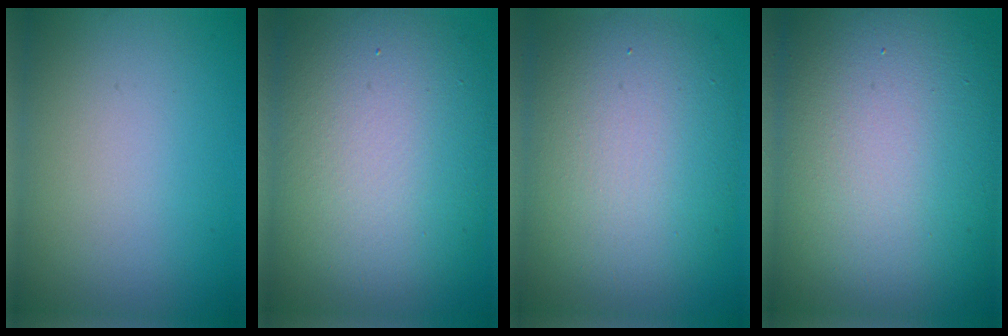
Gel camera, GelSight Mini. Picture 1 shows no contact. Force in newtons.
{"total": 13.4, "press": 13.4, "slide": 0.5}
{"total": 10.0, "press": 10.0, "slide": 0.4}
{"total": 17.8, "press": 17.8, "slide": 1.3}